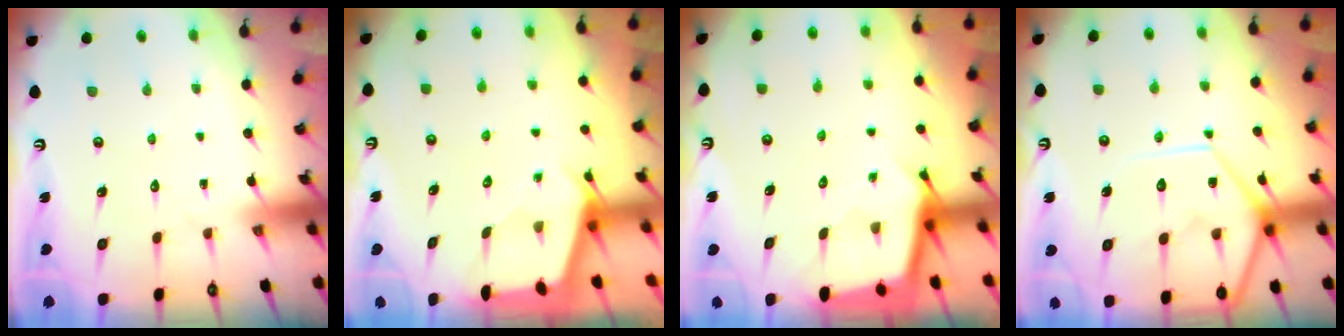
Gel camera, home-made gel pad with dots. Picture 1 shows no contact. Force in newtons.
{"total": 2.5, "press": 2.5, "slide": 0.2}
{"total": 2.5, "press": 2.5, "slide": 0.1}
{"total": 13.9, "press": 13.9, "slide": 1.3}